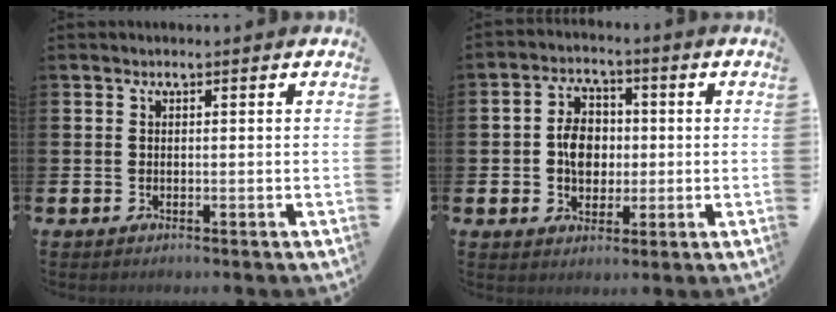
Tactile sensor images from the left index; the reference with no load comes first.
{"total": 5.6, "force": [0.1, 4.4, 3.4], "torque": [-0.061, 0.012, -0.005]}